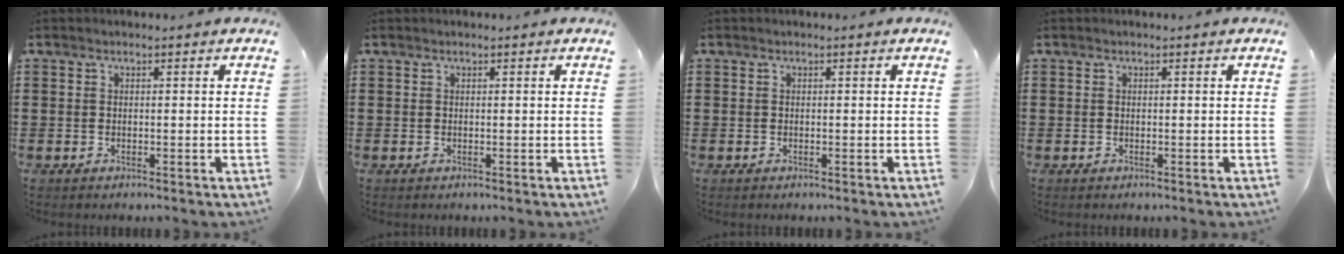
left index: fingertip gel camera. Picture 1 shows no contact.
{"total": 0.0}
{"total": 0.0}
{"total": 0.0}